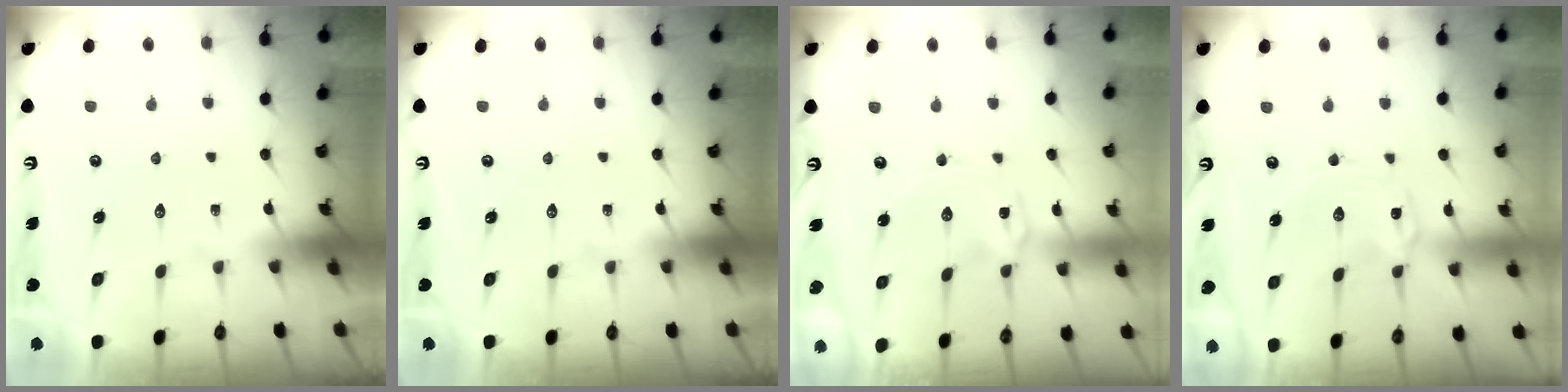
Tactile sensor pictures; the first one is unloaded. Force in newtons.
{"total": 0.0}
{"total": 0.6, "press": 0.5, "slide": 0.2}
{"total": 0.0}